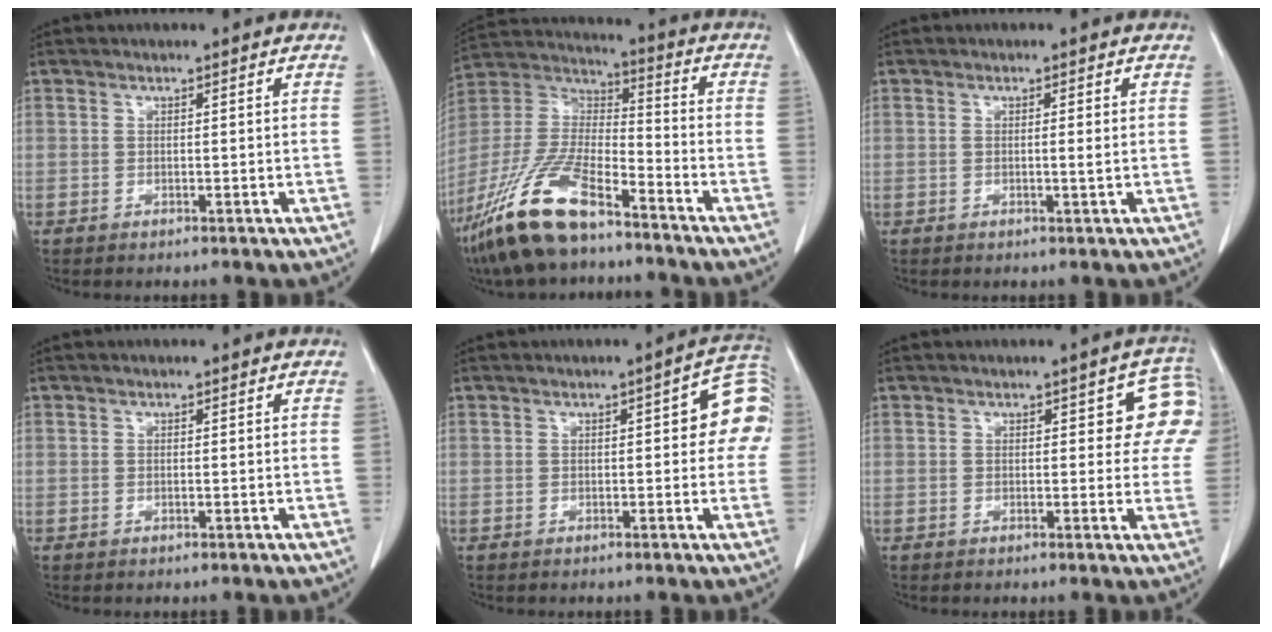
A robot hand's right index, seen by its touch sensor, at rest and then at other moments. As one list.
[{"total": 17.3, "force": [-12.0, 4.6, 11.6], "torque": [-0.262, -0.017, -0.227]}, {"total": 1.1, "force": [-0.1, -0.2, 1.1], "torque": [-0.018, -0.002, -0.001]}, {"total": 0.0}, {"total": 7.2, "force": [1.2, 2.6, 6.6], "torque": [-0.063, 0.028, 0.006]}, {"total": 6.3, "force": [2.2, 3.6, 4.7], "torque": [-0.021, 0.015, 0.017]}]